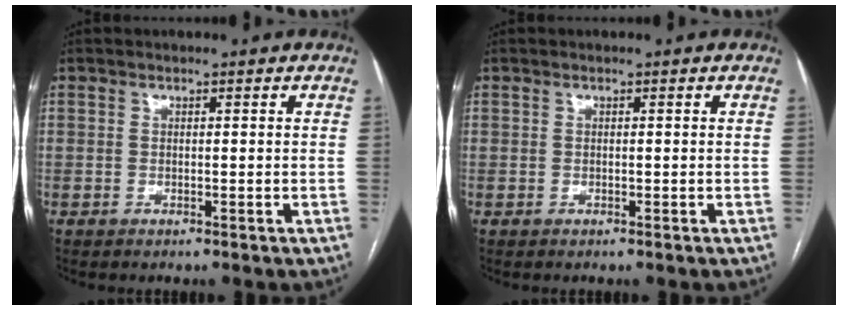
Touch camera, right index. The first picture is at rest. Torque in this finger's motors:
{"motor_torque": [-0.01, 0.01, 0.00, 0.00]}